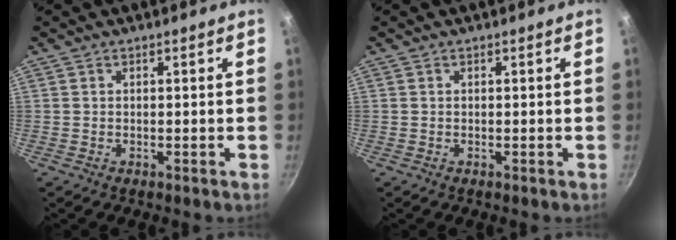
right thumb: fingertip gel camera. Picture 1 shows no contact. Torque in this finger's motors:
{"motor_torque": [0.00, 0.00, -0.07, 0.08, 0.09]}